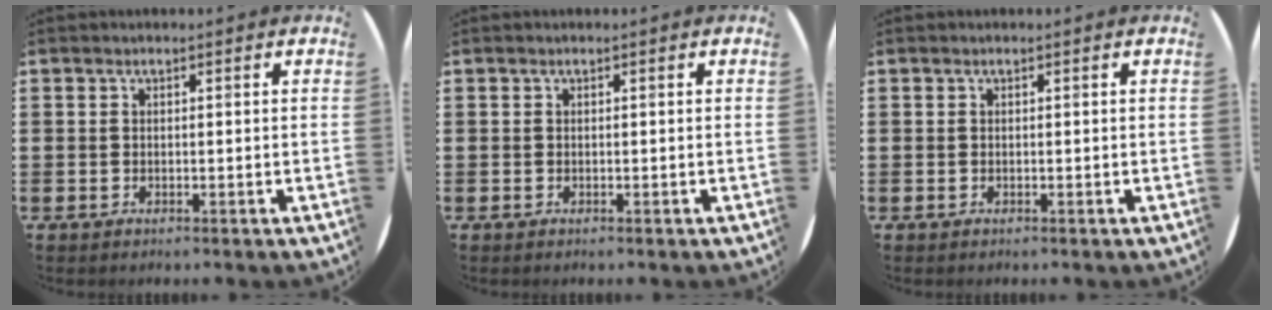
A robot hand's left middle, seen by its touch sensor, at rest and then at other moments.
{"total": 0.0}
{"total": 0.0}